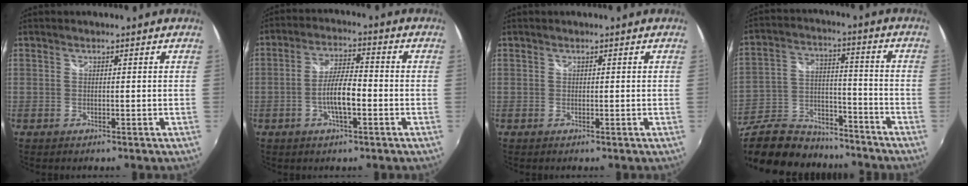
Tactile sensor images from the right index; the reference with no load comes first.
{"total": 6.6, "force": [-2.2, 1.7, 6.0], "torque": [-0.116, 0.004, -0.038]}
{"total": 0.0}
{"total": 25.9, "force": [-20.0, 11.5, 11.7], "torque": [-0.264, 0.004, -0.310]}